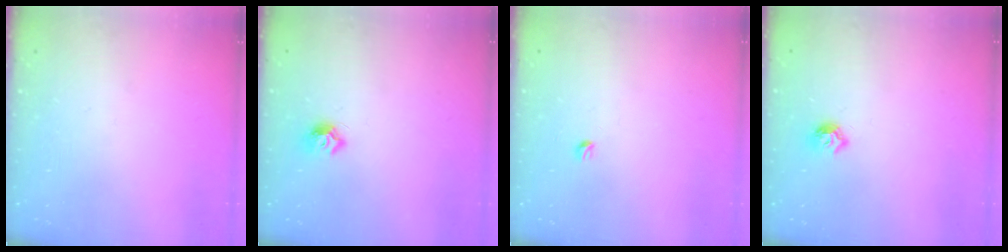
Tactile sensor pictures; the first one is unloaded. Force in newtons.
{"total": 8.2, "press": 8.2, "slide": 0.7}
{"total": 2.9, "press": 2.9, "slide": 0.4}
{"total": 6.3, "press": 6.3, "slide": 0.1}